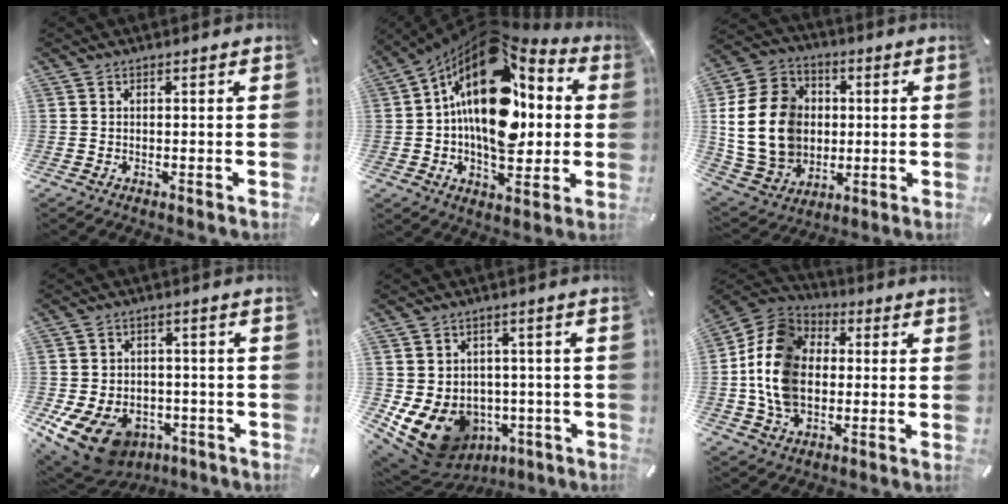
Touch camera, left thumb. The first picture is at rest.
{"total": 22.3, "force": [3.6, 13.5, 17.3], "torque": [-0.299, -0.036, 0.061]}
{"total": 19.0, "force": [0.3, 16.0, 10.3], "torque": [-0.230, 0.009, 0.008]}
{"total": 12.8, "force": [-6.6, 8.7, 6.6], "torque": [-0.147, 0.038, -0.113]}
{"total": 12.5, "force": [-4.2, 10.2, 5.9], "torque": [-0.125, 0.001, -0.069]}
{"total": 14.8, "force": [-1.6, 11.8, 8.8], "torque": [-0.217, 0.025, -0.033]}